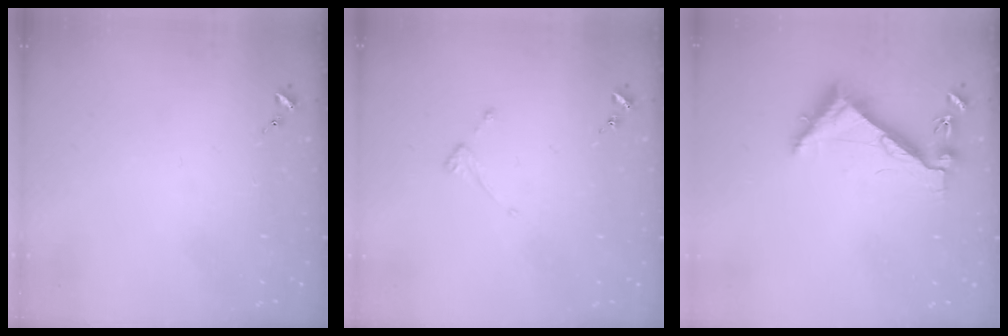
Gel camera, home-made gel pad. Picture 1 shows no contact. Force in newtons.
{"total": 3.5, "press": 3.5, "slide": 0.3}
{"total": 6.3, "press": 6.2, "slide": 0.7}